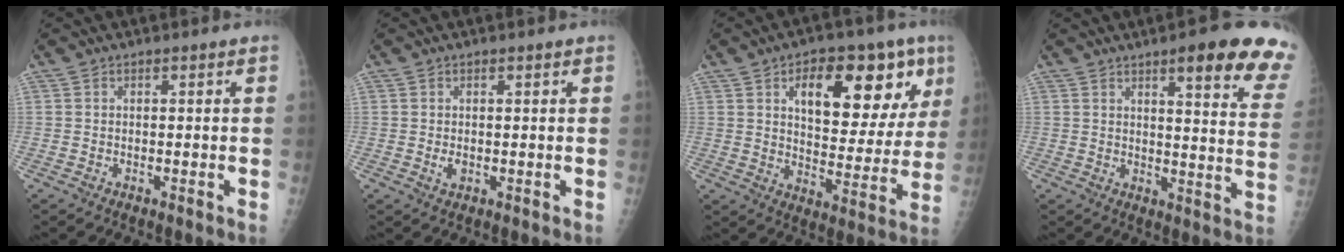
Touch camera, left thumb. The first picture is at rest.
{"total": 1.6, "force": [0.1, 1.2, 1.1], "torque": [-0.009, -0.001, 0.004]}
{"total": 19.9, "force": [8.4, 9.5, 15.4], "torque": [-0.172, -0.022, 0.122]}
{"total": 16.9, "force": [10.9, 3.1, 12.5], "torque": [-0.126, -0.048, 0.123]}